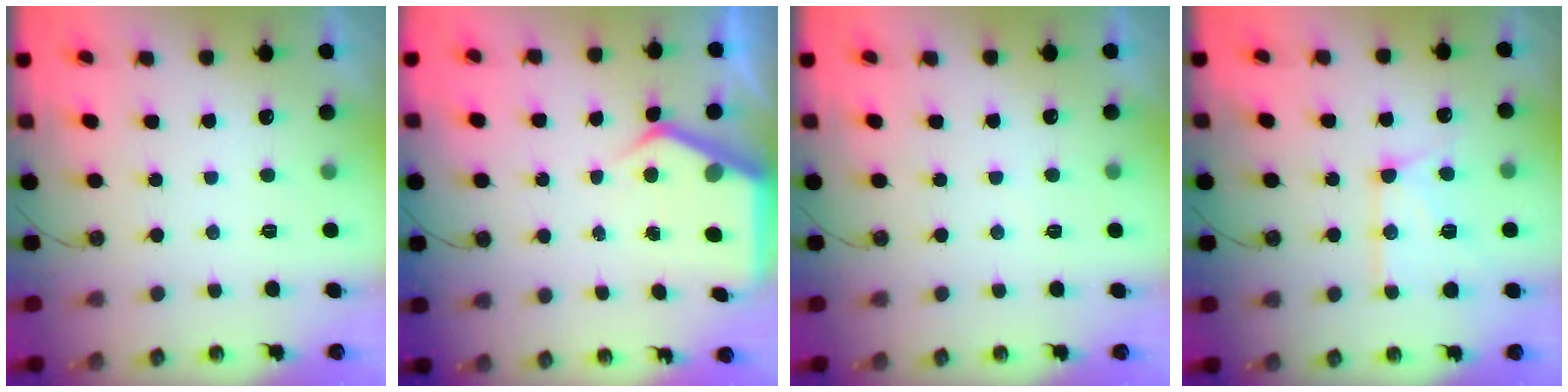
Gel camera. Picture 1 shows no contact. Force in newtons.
{"total": 5.0, "press": 4.9, "slide": 0.3}
{"total": 3.1, "press": 3.1, "slide": 0.5}
{"total": 13.0, "press": 12.9, "slide": 1.3}